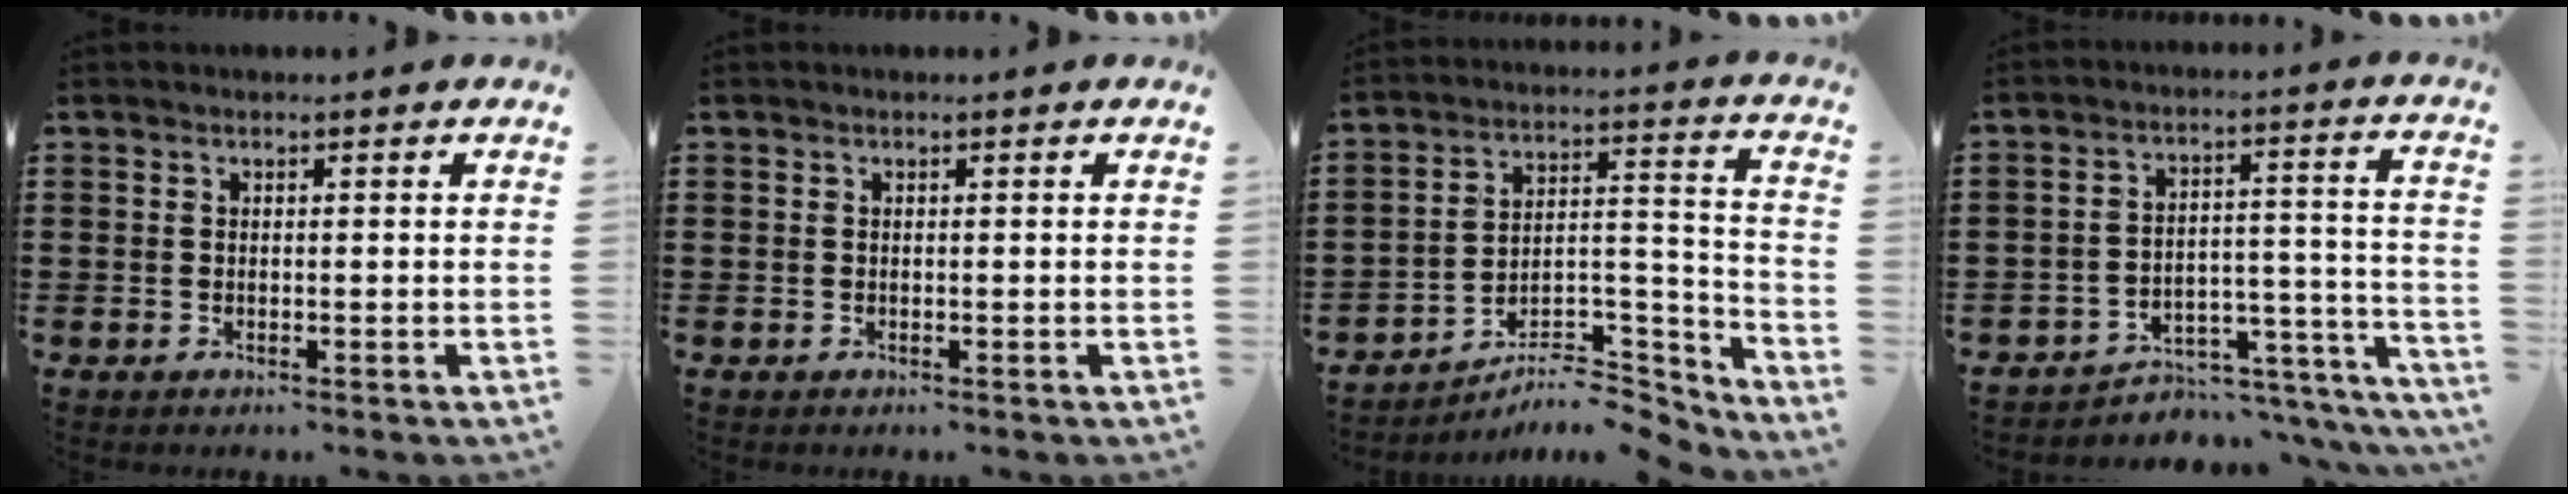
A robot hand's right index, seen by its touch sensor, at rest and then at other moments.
{"total": 0.0}
{"total": 7.7, "force": [-6.6, 2.3, 3.3], "torque": [-0.045, 0.013, -0.125]}
{"total": 4.8, "force": [-4.2, 2.0, 1.0], "torque": [-0.021, 0.009, -0.085]}